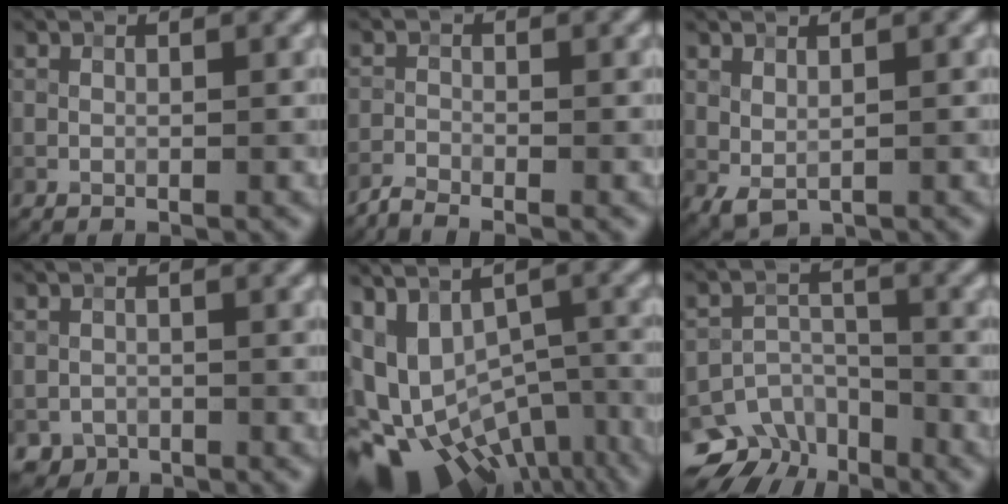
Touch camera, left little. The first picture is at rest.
{"total": 1.9, "force": [-1.8, 0.2, 0.6], "torque": [-0.017, -0.004, -0.045]}
{"total": 1.4, "force": [0.6, 0.8, 1.0], "torque": [-0.022, -0.003, 0.017]}
{"total": 1.5, "force": [-1.1, 1.1, 0.1], "torque": [0.008, -0.001, -0.021]}
{"total": 13.4, "force": [-6.2, 8.3, 8.5], "torque": [-0.140, -0.006, -0.055]}
{"total": 7.6, "force": [-5.6, 4.7, 2.2], "torque": [-0.014, -0.005, -0.090]}